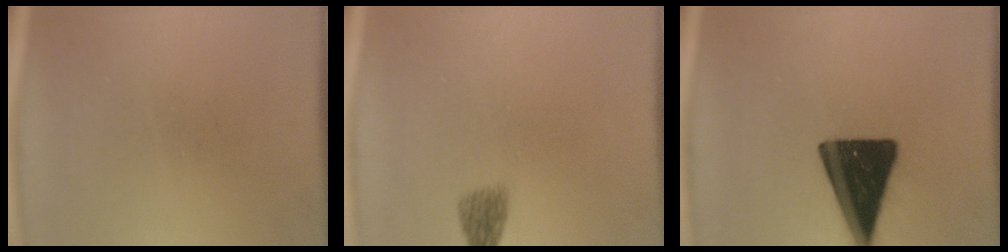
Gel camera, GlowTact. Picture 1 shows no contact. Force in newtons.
{"total": 2.4}
{"total": 17.8}